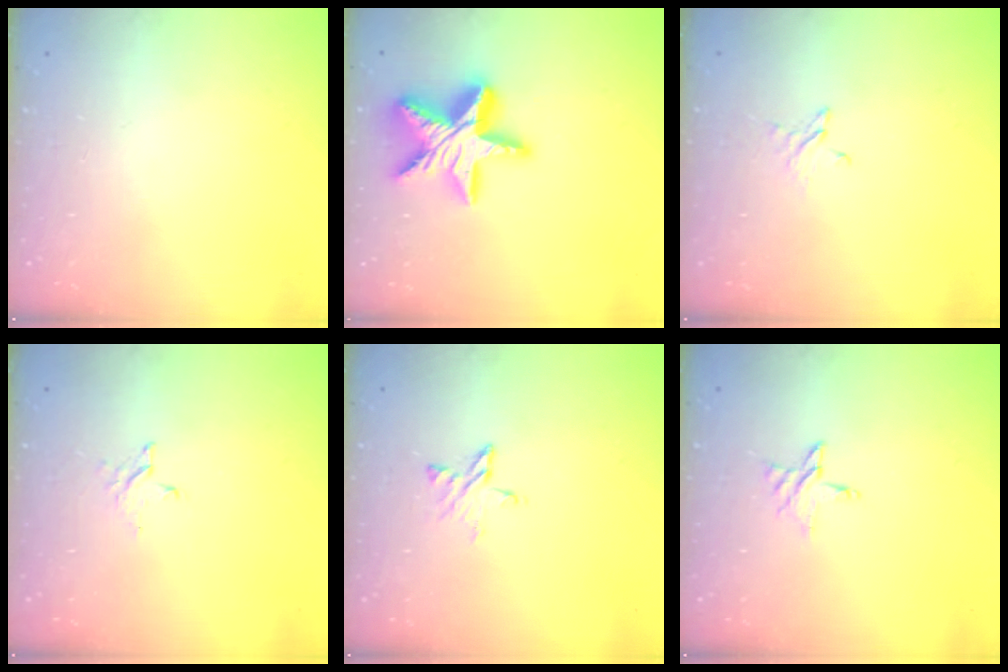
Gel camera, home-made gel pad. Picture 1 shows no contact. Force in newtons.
{"total": 18.3, "press": 18.3, "slide": 1.2}
{"total": 2.4, "press": 2.4, "slide": 0.2}
{"total": 2.6, "press": 2.6, "slide": 0.3}
{"total": 3.9, "press": 3.9, "slide": 0.3}
{"total": 4.9, "press": 4.8, "slide": 0.4}